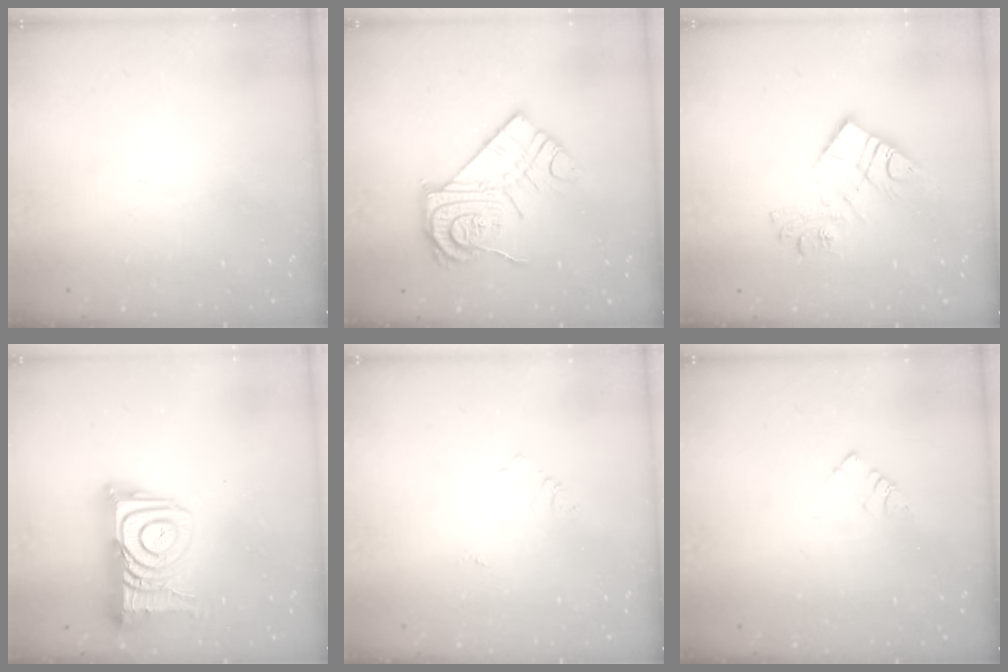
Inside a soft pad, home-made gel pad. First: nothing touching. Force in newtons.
{"total": 14.9, "press": 14.8, "slide": 1.2}
{"total": 11.7, "press": 11.7, "slide": 0.9}
{"total": 15.7, "press": 15.6, "slide": 1.2}
{"total": 4.7, "press": 4.7, "slide": 0.6}
{"total": 2.9, "press": 2.9, "slide": 0.4}